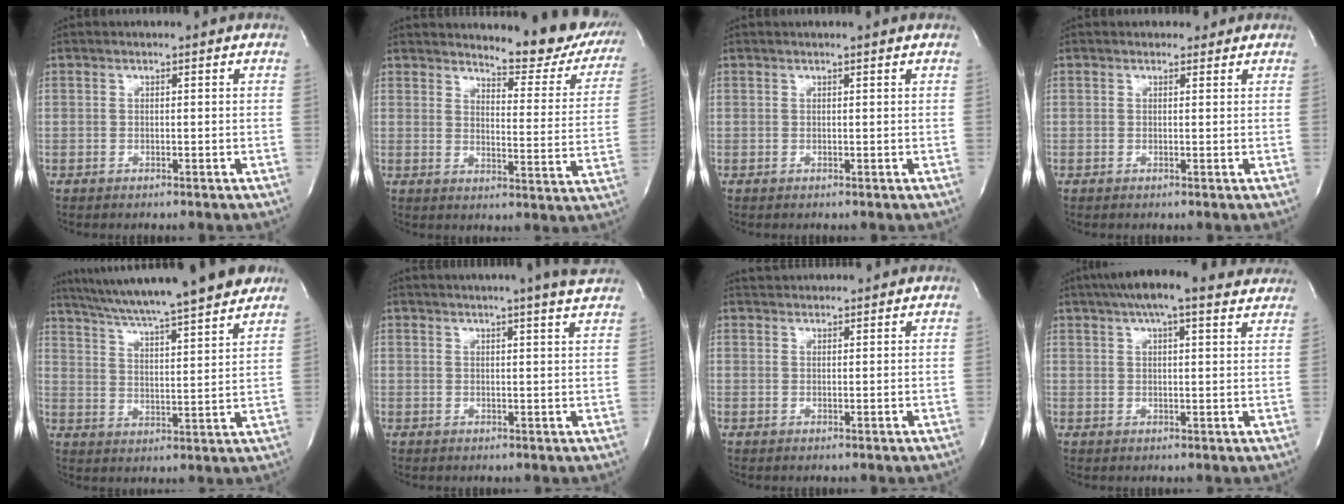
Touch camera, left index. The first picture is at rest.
{"total": 14.1, "force": [12.9, 3.5, 4.6], "torque": [-0.033, -0.051, 0.132]}
{"total": 1.1, "force": [1.0, -0.2, 0.4], "torque": [-0.014, 0.004, 0.019]}
{"total": 1.5, "force": [1.2, 0.8, 0.2], "torque": [-0.003, 0.006, 0.012]}
{"total": 20.5, "force": [17.7, 0.2, 10.4], "torque": [-0.172, 0.003, 0.259]}
{"total": 8.7, "force": [7.7, -1.2, 4.0], "torque": [-0.057, 0.004, 0.078]}
{"total": 3.8, "force": [3.7, 0.5, 0.3], "torque": [-0.011, 0.031, 0.061]}
{"total": 15.0, "force": [12.5, 2.8, 7.8], "torque": [-0.125, 0.044, 0.163]}